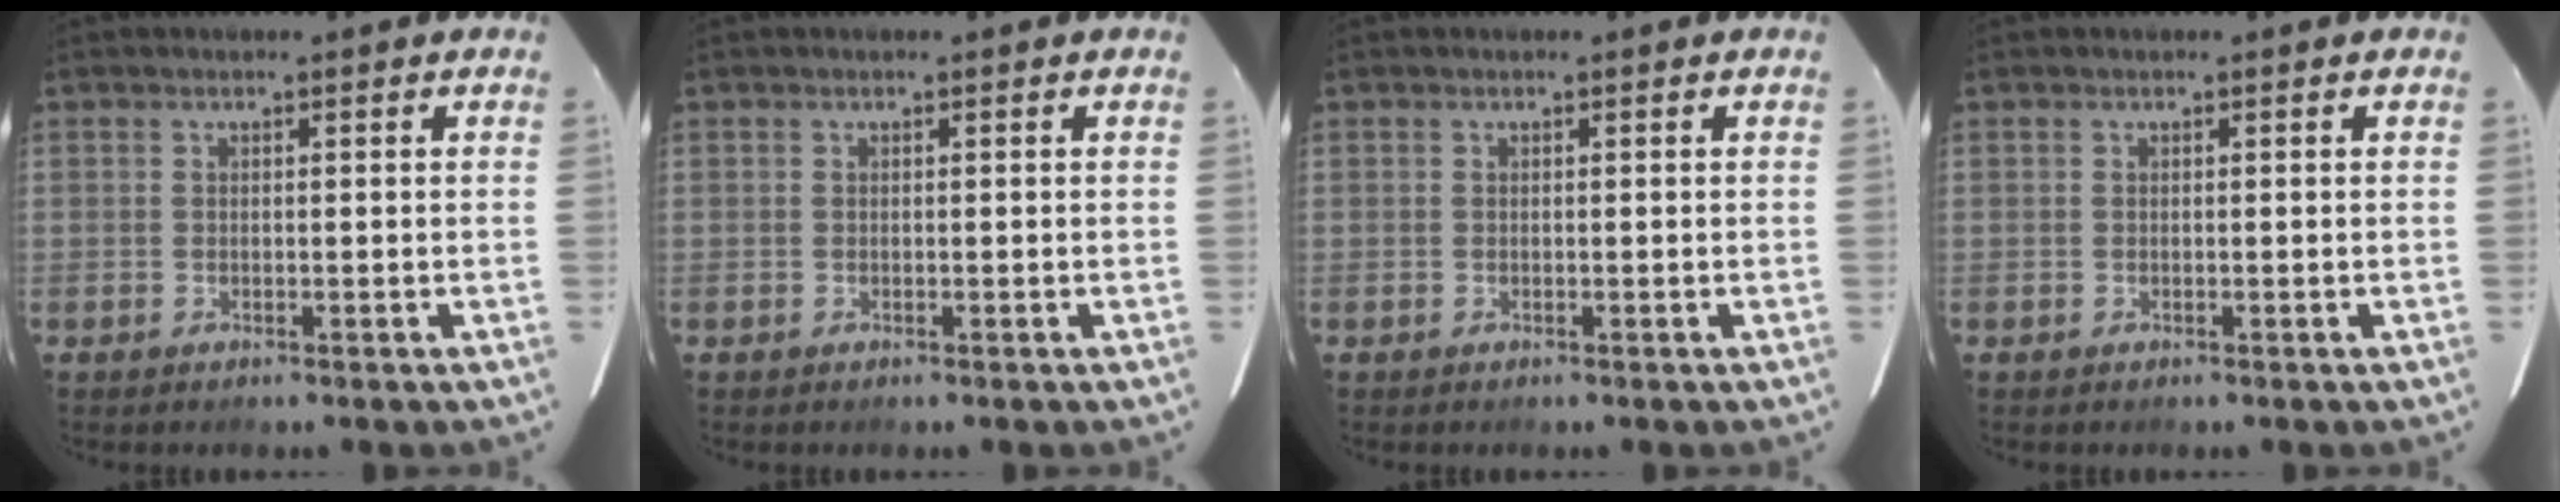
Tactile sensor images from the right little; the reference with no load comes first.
{"total": 0.0}
{"total": 0.0}
{"total": 0.0}